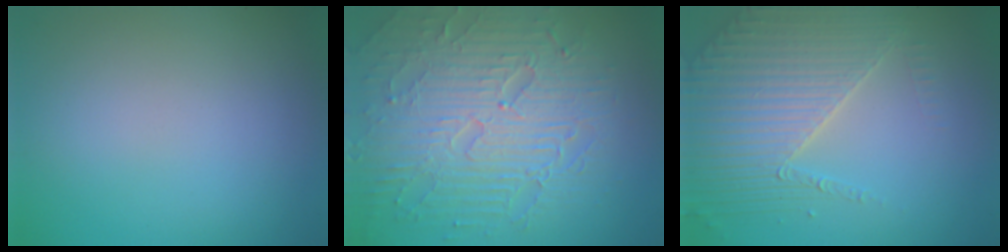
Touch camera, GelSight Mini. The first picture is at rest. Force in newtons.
{"total": 9.5, "press": 6.4, "slide": 7.0}
{"total": 4.6, "press": 4.1, "slide": 2.0}